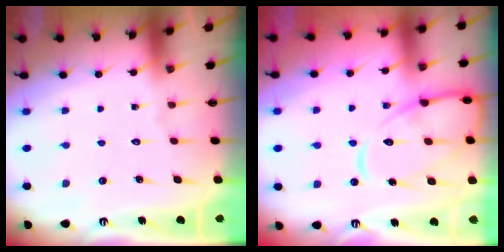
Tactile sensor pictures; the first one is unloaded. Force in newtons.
{"total": 13.3, "press": 13.3, "slide": 1.3}